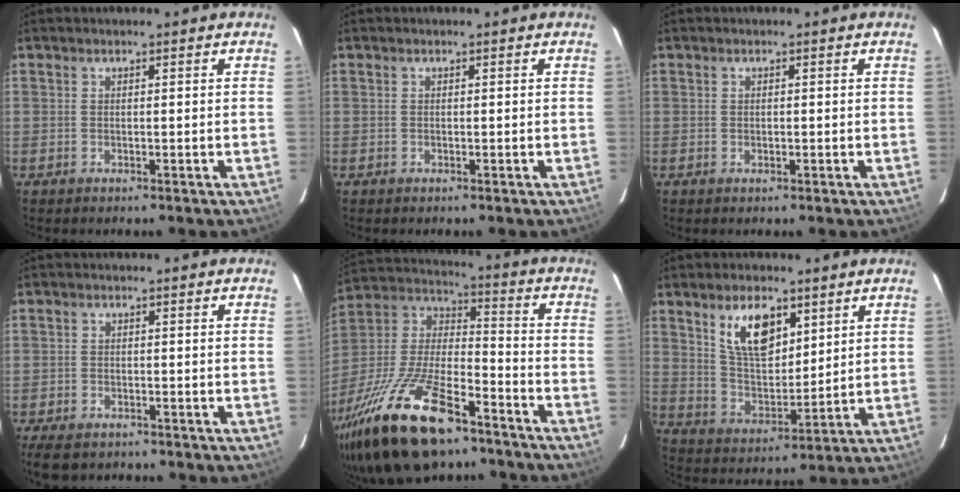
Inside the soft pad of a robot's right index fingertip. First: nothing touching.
{"total": 0.0}
{"total": 0.5, "force": [0.0, 0.4, 0.3], "torque": [-0.005, 0.000, 0.001]}
{"total": 6.4, "force": [-4.9, 3.0, 2.8], "torque": [-0.075, -0.013, -0.084]}
{"total": 28.8, "force": [-18.6, 11.1, 18.9], "torque": [-0.394, -0.029, -0.317]}
{"total": 11.2, "force": [5.9, 5.4, 7.8], "torque": [-0.136, 0.005, 0.120]}